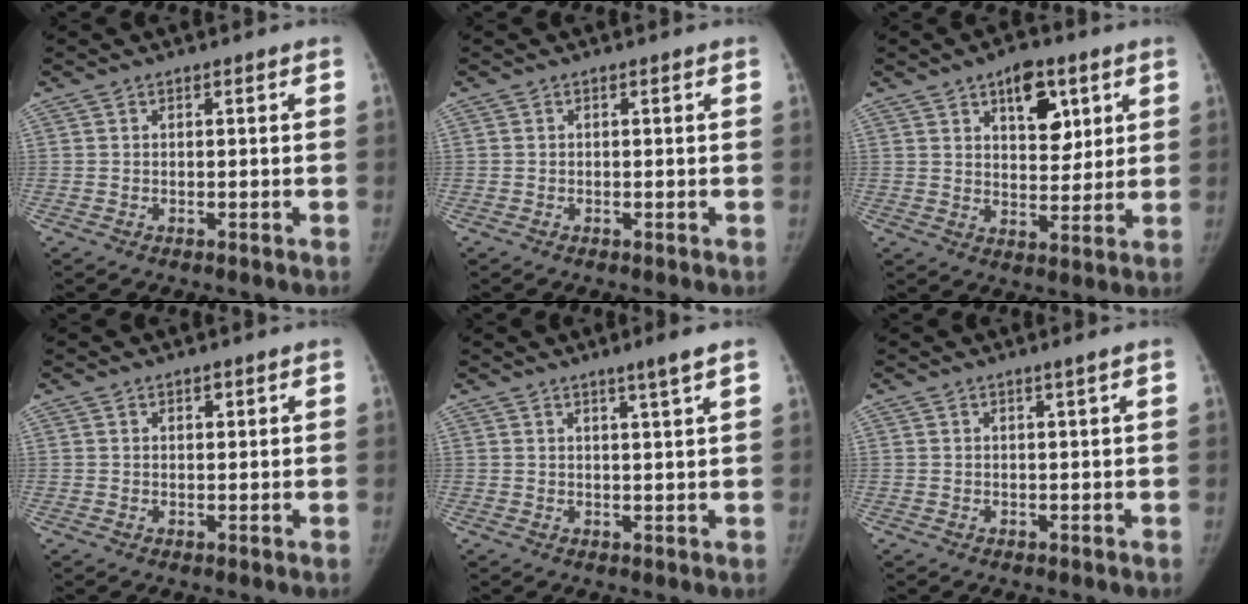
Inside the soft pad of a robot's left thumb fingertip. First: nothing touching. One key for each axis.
{"total": 0.0}
{"total": 10.0, "fx": 4.9, "fy": 5.6, "fz": 6.7, "tx": -0.062, "ty": -0.023, "tz": 0.073}
{"total": 1.3, "fx": 0.8, "fy": 0.7, "fz": 0.7, "tx": -0.002, "ty": -0.003, "tz": 0.011}
{"total": 3.6, "fx": 2.3, "fy": -0.5, "fz": 2.7, "tx": -0.044, "ty": -0.015, "tz": 0.038}
{"total": 0.9, "fx": 0.5, "fy": -0.2, "fz": 0.7, "tx": -0.015, "ty": -0.004, "tz": 0.011}